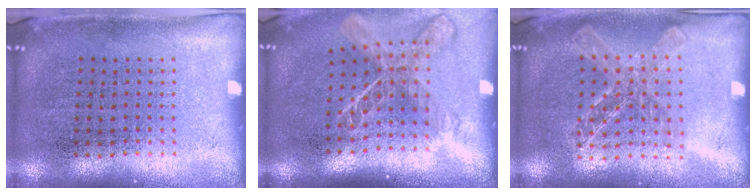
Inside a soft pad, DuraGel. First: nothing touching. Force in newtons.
{"total": 1.9, "press": 1.4, "slide": 1.3}
{"total": 1.5, "press": 1.3, "slide": 0.6}